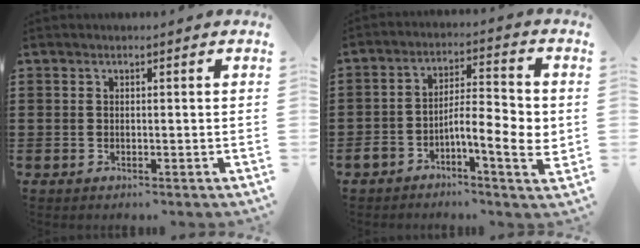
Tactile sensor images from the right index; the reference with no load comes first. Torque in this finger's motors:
{"motor_torque": [0.40, -0.19, 0.24, 0.12]}